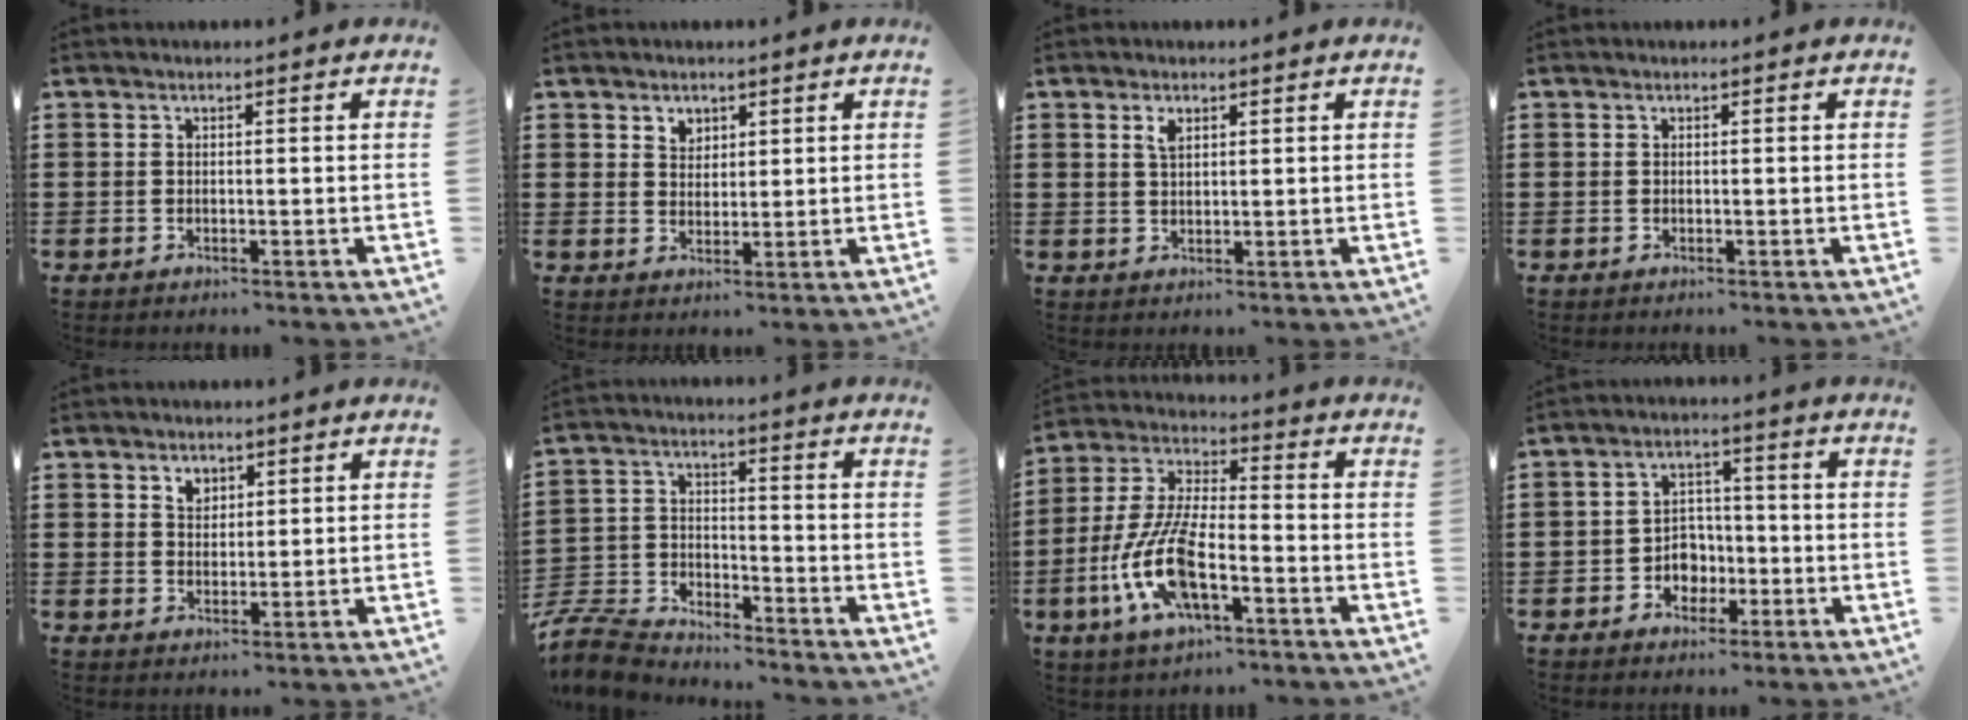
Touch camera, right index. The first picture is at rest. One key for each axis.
{"total": 2.5, "fx": 1.8, "fy": 1.7, "fz": 0.3, "tx": -0.013, "ty": 0.008, "tz": 0.035}
{"total": 2.0, "fx": 1.1, "fy": 0.9, "fz": 1.4, "tx": -0.032, "ty": 0.004, "tz": 0.020}
{"total": 0.0}
{"total": 2.5, "fx": 1.7, "fy": 1.8, "fz": 0.8, "tx": -0.014, "ty": 0.003, "tz": 0.029}
{"total": 7.6, "fx": -7.3, "fy": 1.6, "fz": 1.3, "tx": -0.046, "ty": 0.011, "tz": -0.151}
{"total": 11.7, "fx": -4.5, "fy": 4.2, "fz": 10.0, "tx": -0.239, "ty": -0.011, "tz": -0.088}
{"total": 4.2, "fx": -1.6, "fy": 3.6, "fz": 1.6, "tx": -0.031, "ty": 0.005, "tz": -0.034}